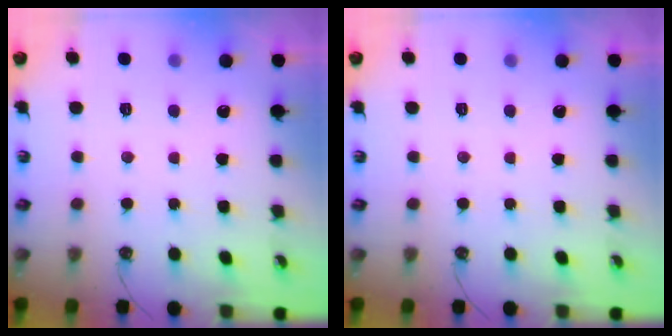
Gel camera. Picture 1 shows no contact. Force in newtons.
{"total": 0.0}